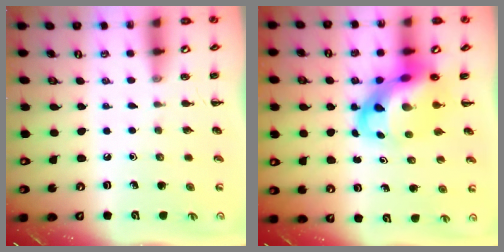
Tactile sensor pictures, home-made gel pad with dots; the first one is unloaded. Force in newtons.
{"total": 8.6, "press": 8.2, "slide": 2.4}